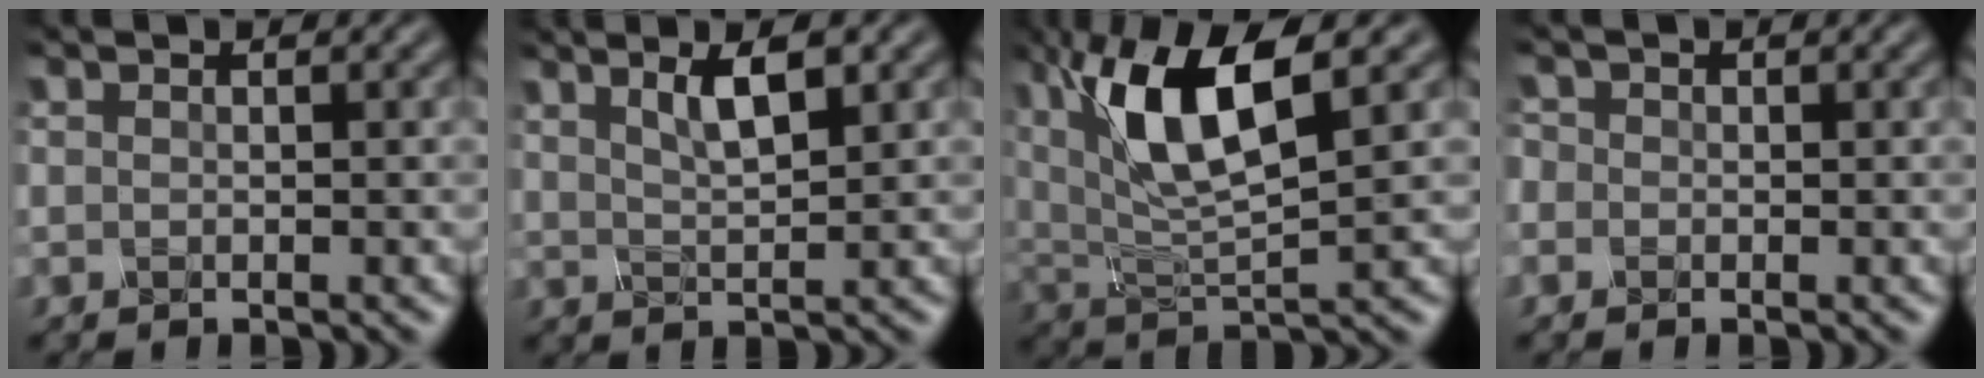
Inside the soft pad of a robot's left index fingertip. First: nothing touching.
{"total": 3.7, "force": [2.0, 1.0, 3.0], "torque": [-0.048, 0.003, 0.035]}
{"total": 9.1, "force": [3.5, 2.7, 7.9], "torque": [-0.151, -0.001, 0.065]}
{"total": 1.2, "force": [-0.1, 1.1, 0.3], "torque": [-0.008, 0.002, -0.011]}